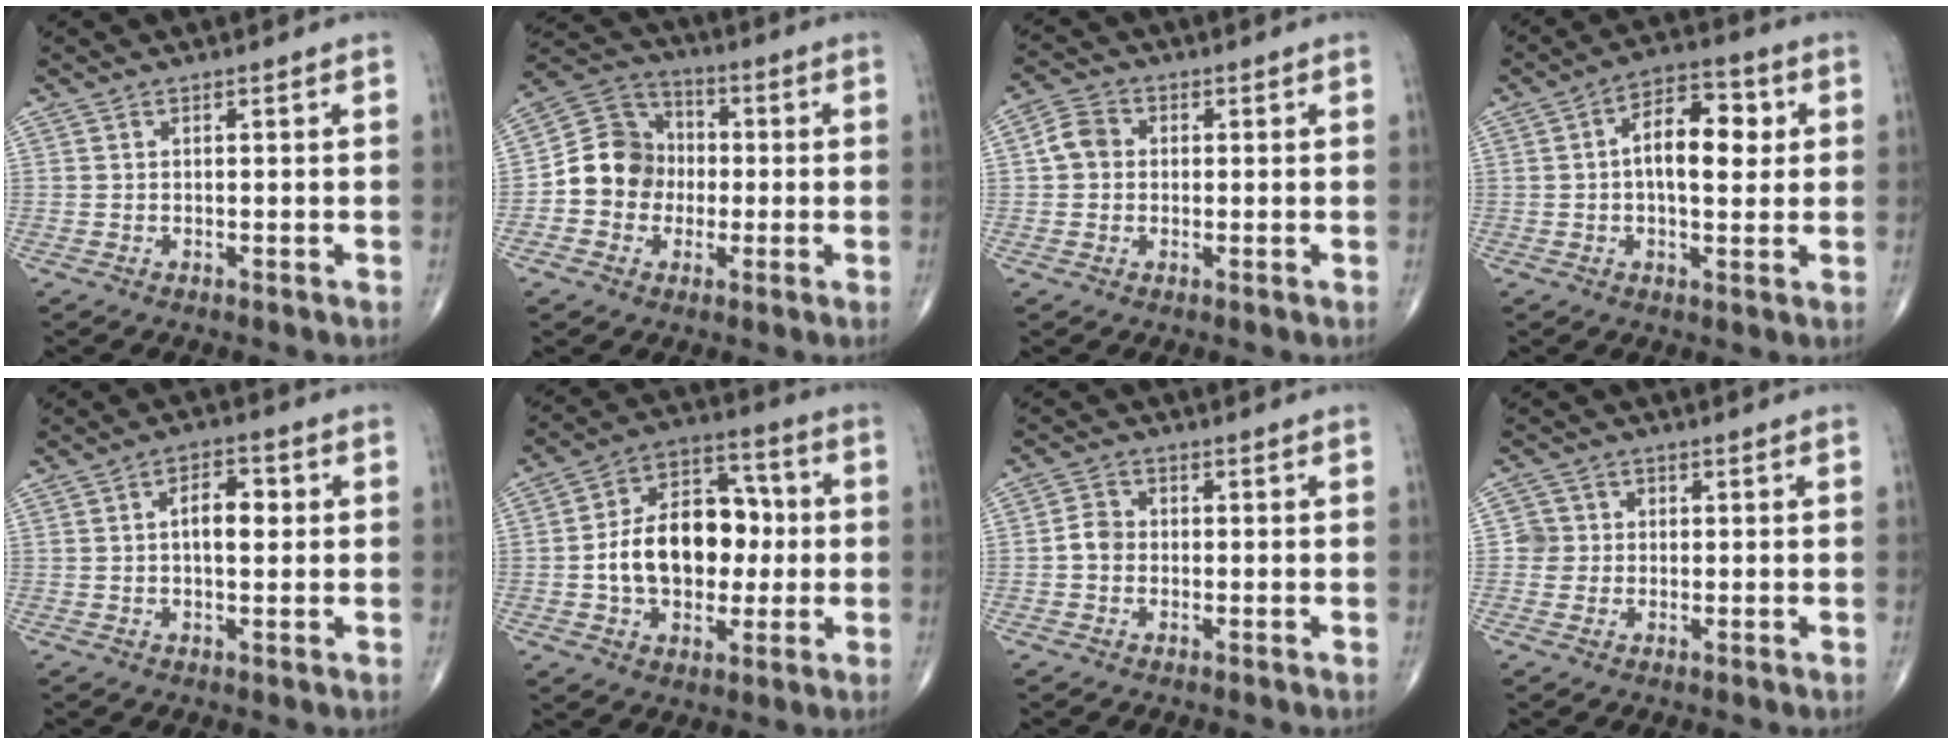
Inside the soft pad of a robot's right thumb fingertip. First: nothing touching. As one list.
[{"total": 11.1, "force": [-1.5, 10.0, 4.6], "torque": [-0.050, 0.036, -0.038]}, {"total": 4.6, "force": [0.2, 4.0, 2.3], "torque": [-0.035, 0.012, -0.004]}, {"total": 10.8, "force": [1.4, 5.7, 9.1], "torque": [-0.125, 0.017, 0.015]}, {"total": 5.9, "force": [0.7, 3.0, 5.0], "torque": [-0.070, 0.009, 0.004]}, {"total": 20.3, "force": [-0.4, 13.8, 14.9], "torque": [-0.203, 0.038, -0.003]}, {"total": 3.3, "force": [-0.6, 2.7, 1.6], "torque": [-0.020, 0.011, -0.017]}, {"total": 3.4, "force": [0.0, 3.4, 0.3], "torque": [0.023, 0.009, -0.006]}]